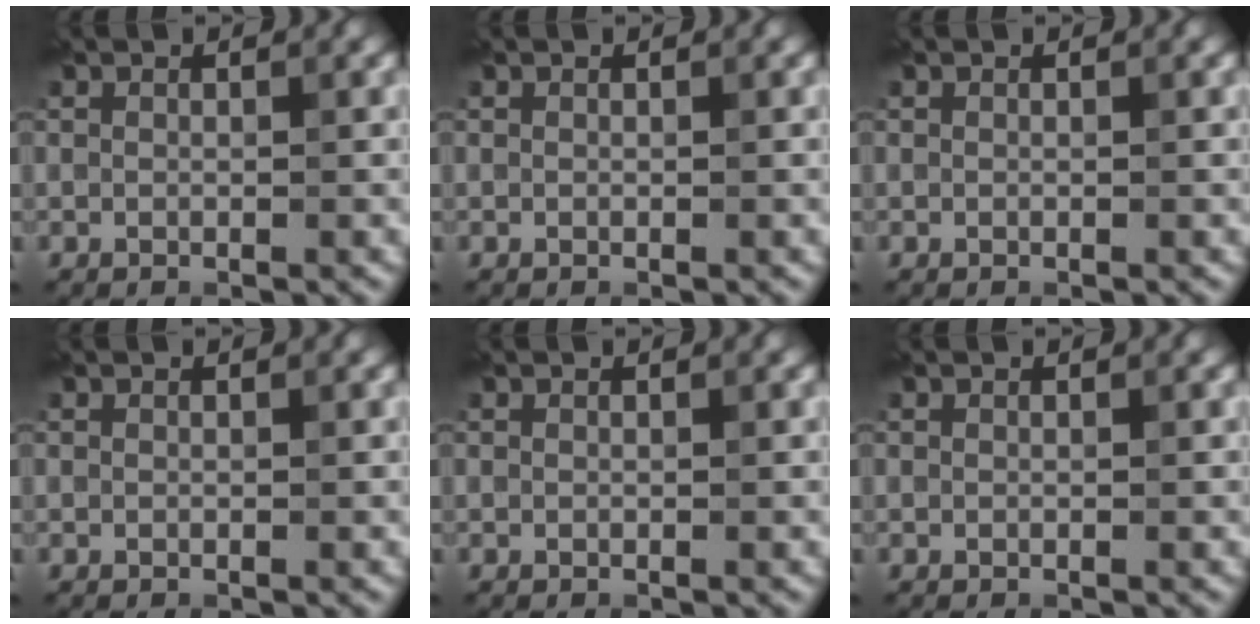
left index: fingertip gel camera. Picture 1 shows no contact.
{"total": 0.0}
{"total": 0.0}
{"total": 0.0}
{"total": 0.0}
{"total": 0.0}